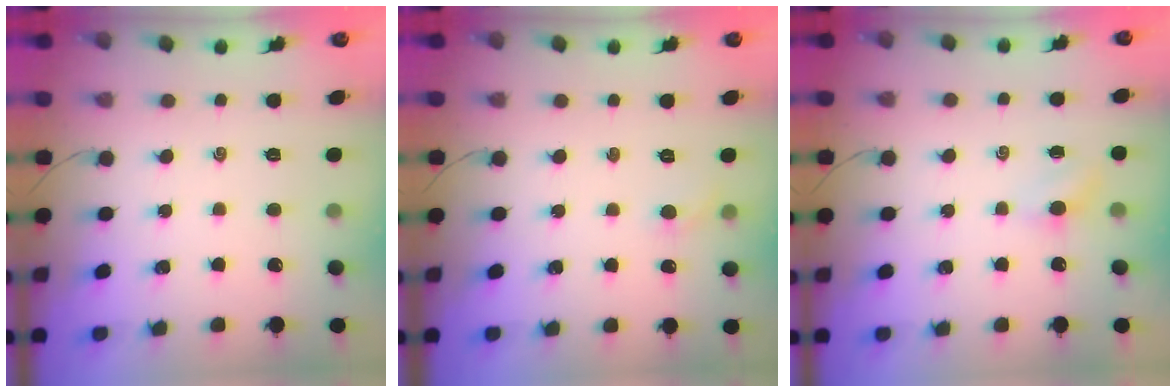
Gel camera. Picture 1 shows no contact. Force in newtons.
{"total": 3.6, "press": 3.4, "slide": 1.3}
{"total": 4.0, "press": 3.8, "slide": 1.2}